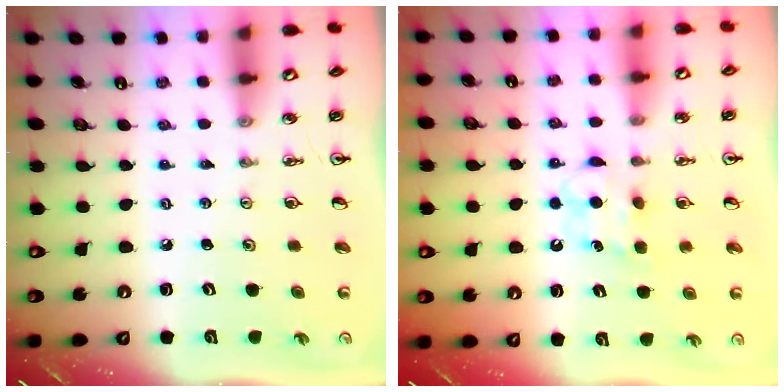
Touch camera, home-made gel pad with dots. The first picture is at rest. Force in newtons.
{"total": 6.7, "press": 6.5, "slide": 1.4}